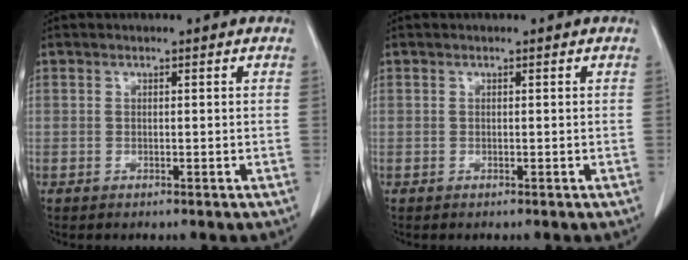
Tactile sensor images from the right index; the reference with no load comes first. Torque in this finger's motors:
{"motor_torque": [0.00, 0.00, 0.00, 0.00]}